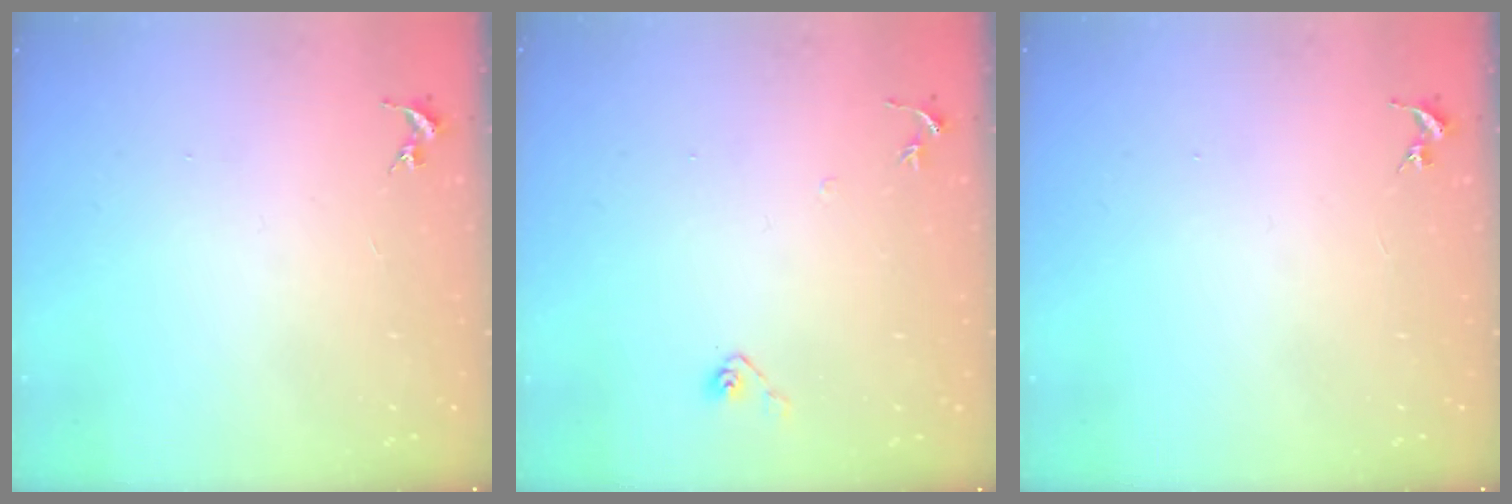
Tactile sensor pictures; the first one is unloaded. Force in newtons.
{"total": 4.1, "press": 4.0, "slide": 1.0}
{"total": 0.0}